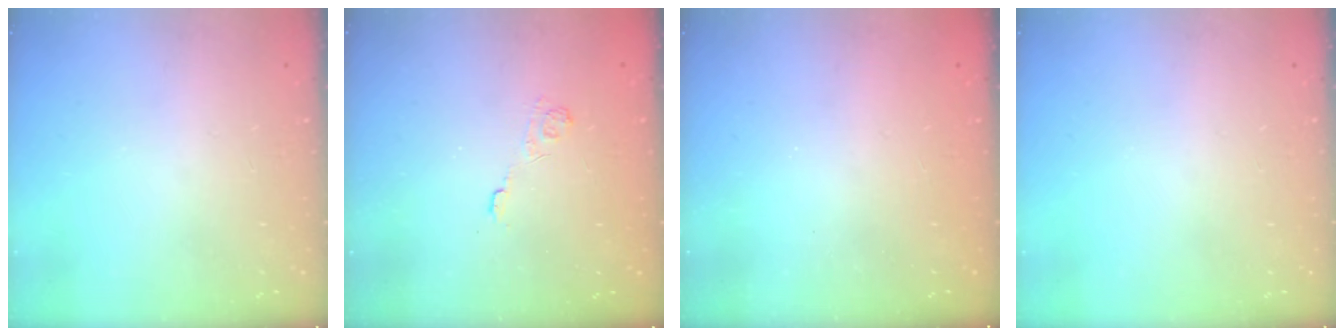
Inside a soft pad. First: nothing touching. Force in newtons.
{"total": 3.0, "press": 2.6, "slide": 1.5}
{"total": 2.5, "press": 2.3, "slide": 0.8}
{"total": 0.0}